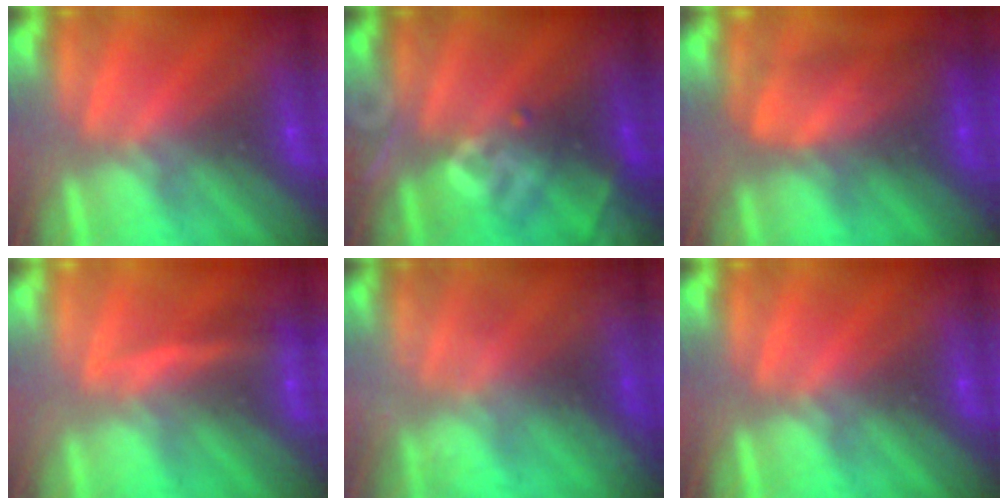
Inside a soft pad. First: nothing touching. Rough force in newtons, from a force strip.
{"total": 2.7}
{"total": 6.7}
{"total": 2.9}
{"total": 1.3}
{"total": 0.0}